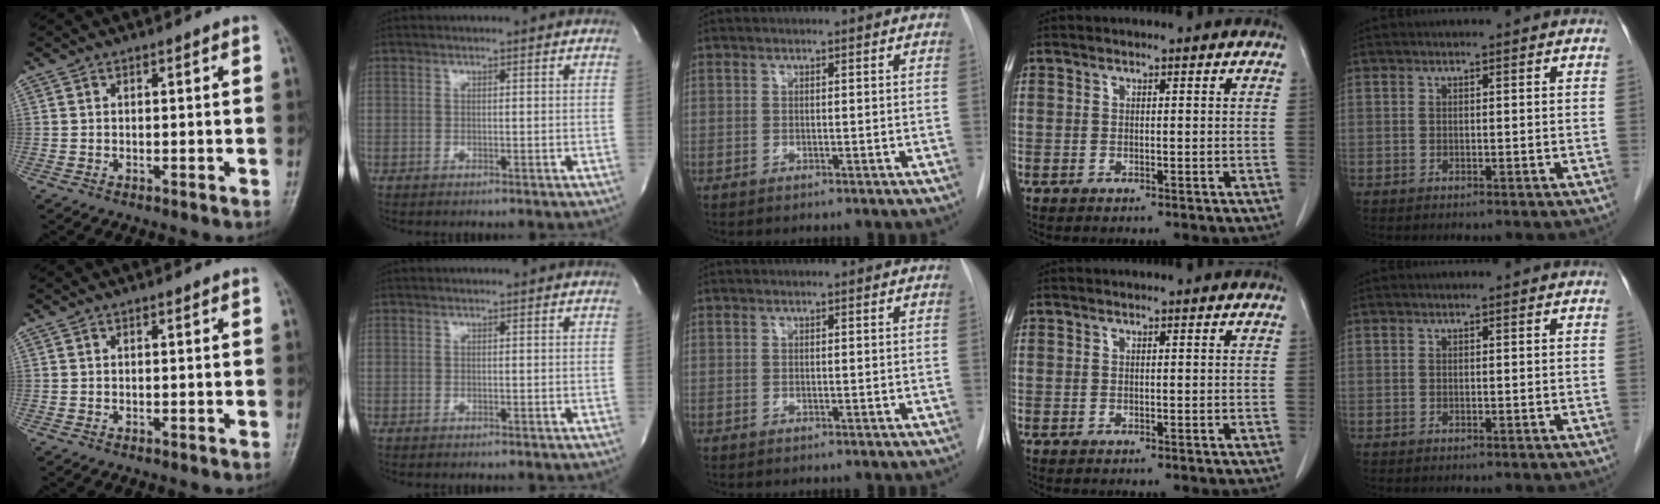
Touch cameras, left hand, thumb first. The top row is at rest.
{}